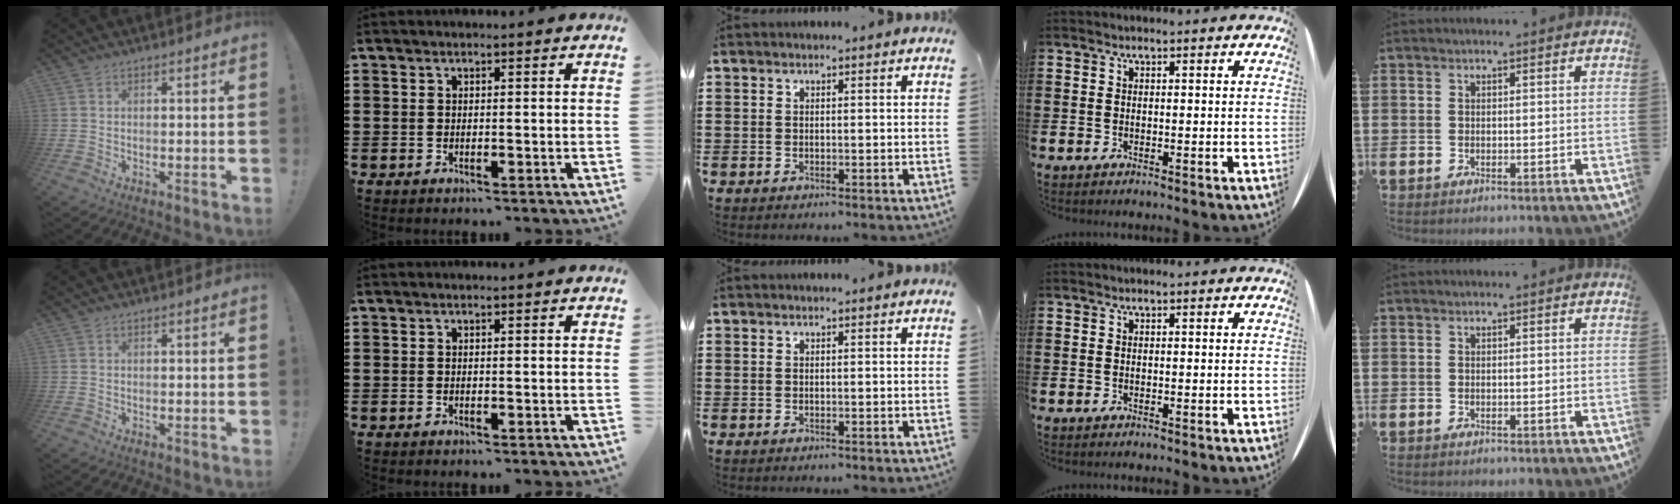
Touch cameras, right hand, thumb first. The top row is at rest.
{}